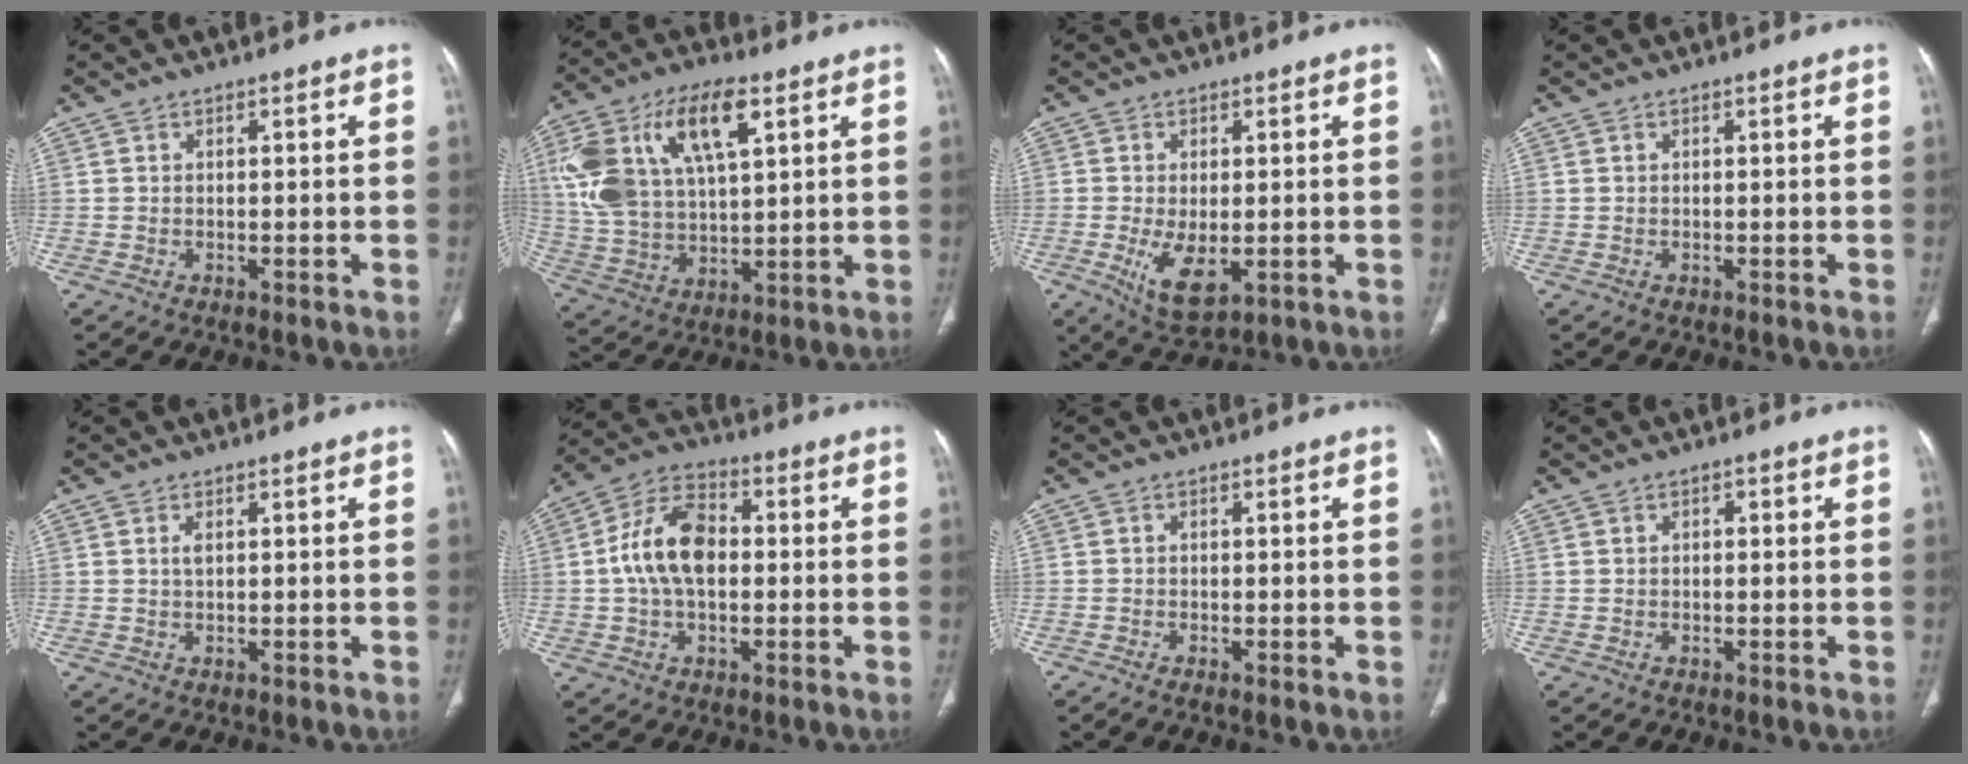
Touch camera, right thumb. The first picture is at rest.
{"total": 20.5, "force": [7.6, 10.0, 16.2], "torque": [-0.313, 0.002, 0.143]}
{"total": 7.4, "force": [-1.5, 3.5, 6.3], "torque": [-0.114, -0.018, -0.014]}
{"total": 0.0}
{"total": 1.0, "force": [0.3, 0.4, 0.9], "torque": [-0.020, 0.002, 0.007]}
{"total": 12.1, "force": [0.3, 7.5, 9.5], "torque": [-0.177, 0.027, -0.002]}
{"total": 1.0, "force": [-0.5, 0.2, 0.8], "torque": [-0.019, -0.002, -0.013]}
{"total": 1.0, "force": [0.3, 0.6, 0.8], "torque": [-0.011, 0.004, 0.003]}